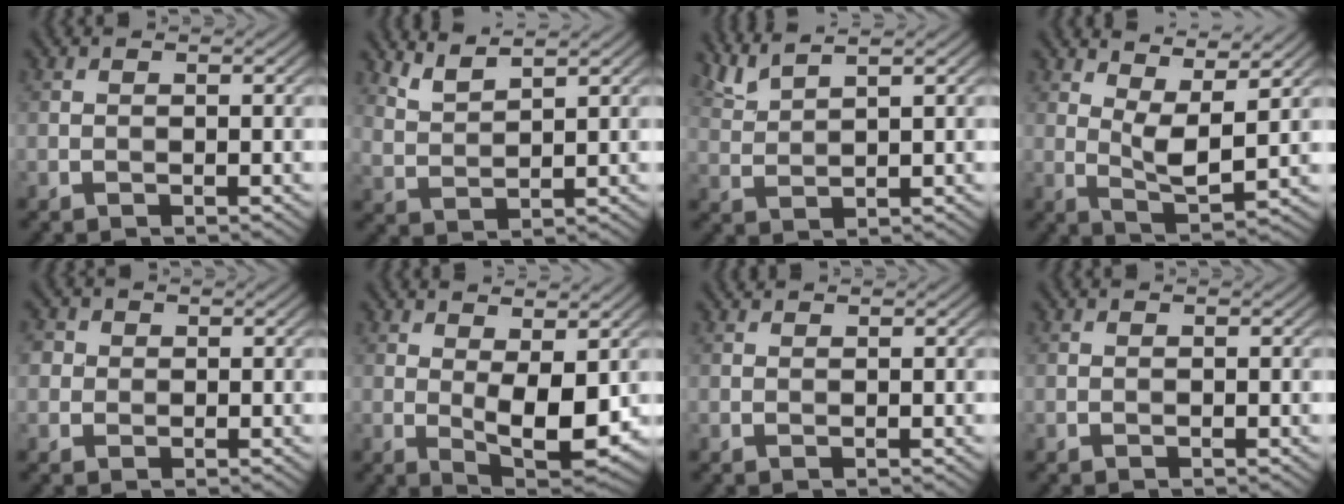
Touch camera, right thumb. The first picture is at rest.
{"total": 4.0, "force": [3.4, 0.8, 2.0], "torque": [-0.043, -0.001, 0.078]}
{"total": 4.2, "force": [3.4, 0.6, 2.3], "torque": [-0.051, 0.011, 0.075]}
{"total": 6.2, "force": [3.8, 1.7, 4.5], "torque": [-0.088, -0.007, 0.073]}
{"total": 2.5, "force": [0.7, 2.3, 0.8], "torque": [-0.028, 0.001, 0.009]}
{"total": 6.5, "force": [1.0, 2.4, 5.9], "torque": [-0.106, -0.007, 0.023]}
{"total": 0.6, "force": [0.6, 0.0, 0.1], "torque": [-0.005, 0.003, 0.012]}
{"total": 0.0}